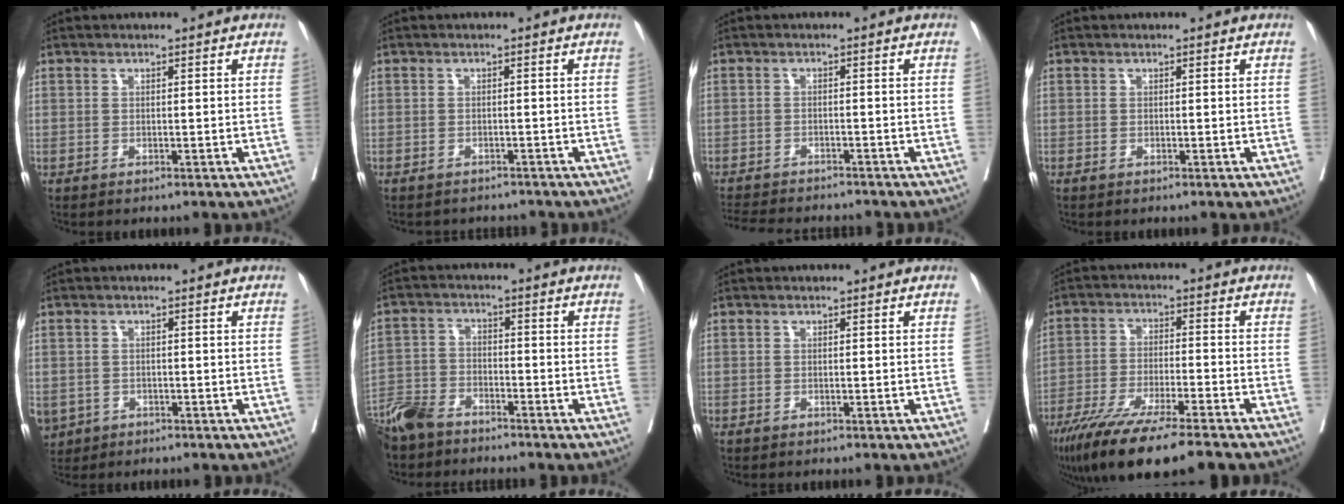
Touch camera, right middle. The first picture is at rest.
{"total": 4.2, "force": [-4.0, 1.4, 0.2], "torque": [0.001, -0.002, -0.048]}
{"total": 11.0, "force": [-10.1, 2.3, 3.8], "torque": [-0.068, -0.007, -0.139]}
{"total": 0.0}
{"total": 5.9, "force": [-2.9, 4.8, 1.7], "torque": [-0.045, -0.002, -0.042]}
{"total": 7.6, "force": [-6.5, 2.8, 2.5], "torque": [-0.056, -0.018, -0.130]}
{"total": 0.0}
{"total": 14.4, "force": [-11.0, 1.1, 9.2], "torque": [-0.162, -0.040, -0.185]}